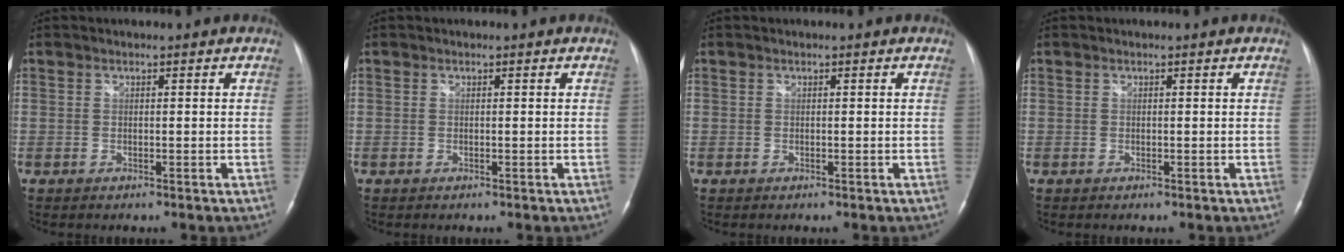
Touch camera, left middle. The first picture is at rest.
{"total": 0.0}
{"total": 0.0}
{"total": 0.0}